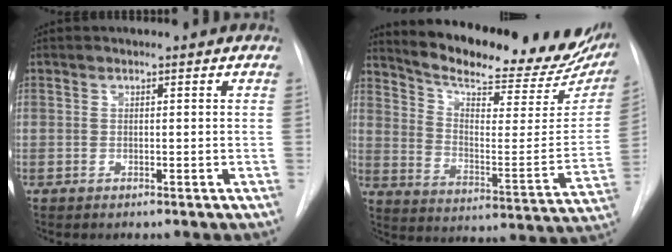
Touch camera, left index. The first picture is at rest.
{"total": 26.8, "force": [23.0, 6.7, 12.1], "torque": [-0.189, -0.059, 0.296]}